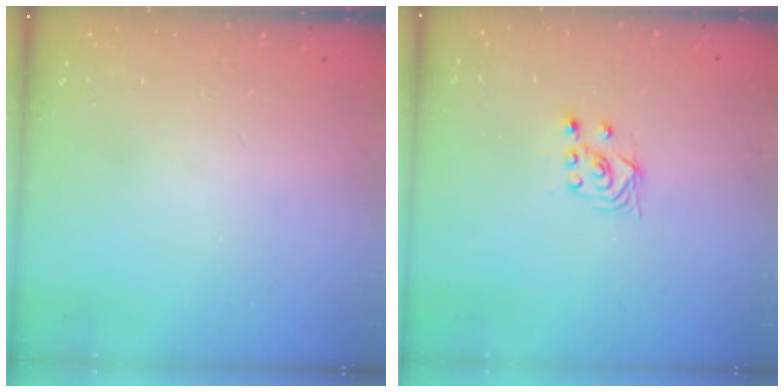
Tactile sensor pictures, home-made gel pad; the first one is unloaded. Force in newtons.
{"total": 2.9, "press": 2.5, "slide": 1.4}